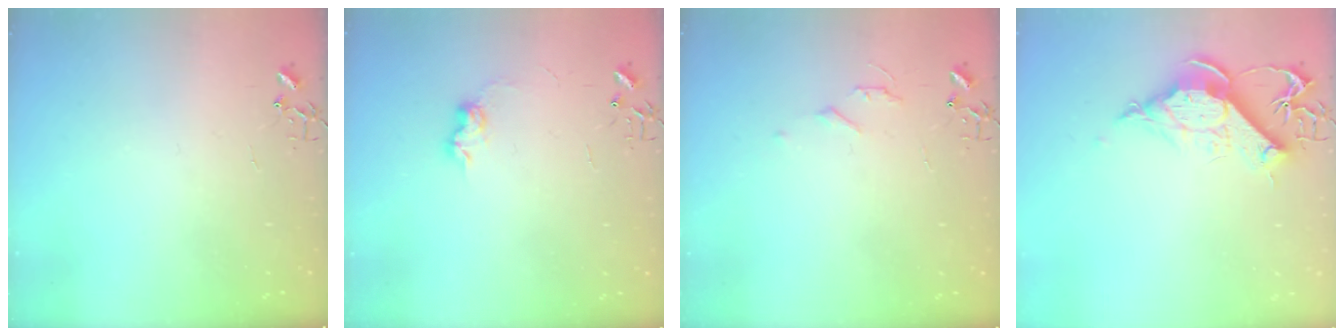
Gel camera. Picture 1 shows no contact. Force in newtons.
{"total": 7.4, "press": 7.4, "slide": 0.4}
{"total": 5.0, "press": 5.0, "slide": 0.7}
{"total": 12.5, "press": 12.4, "slide": 1.5}